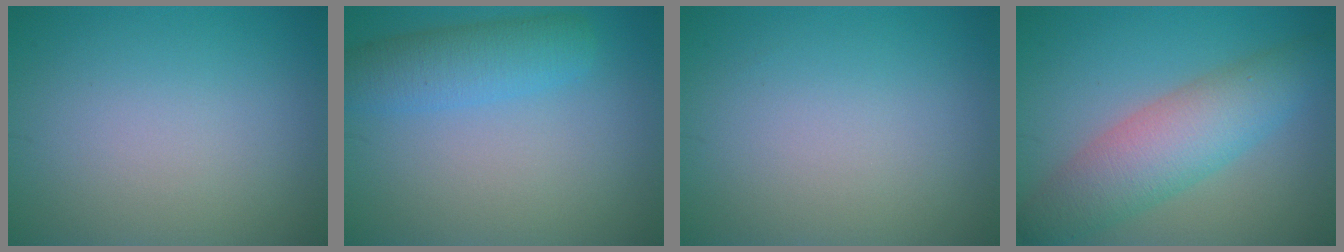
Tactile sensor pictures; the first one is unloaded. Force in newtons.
{"total": 4.0, "press": 4.0, "slide": 0.1}
{"total": 0.0}
{"total": 6.4, "press": 6.4, "slide": 0.1}